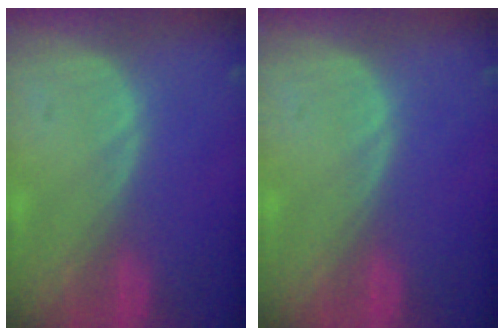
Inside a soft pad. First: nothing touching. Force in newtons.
{"total": 0.0}